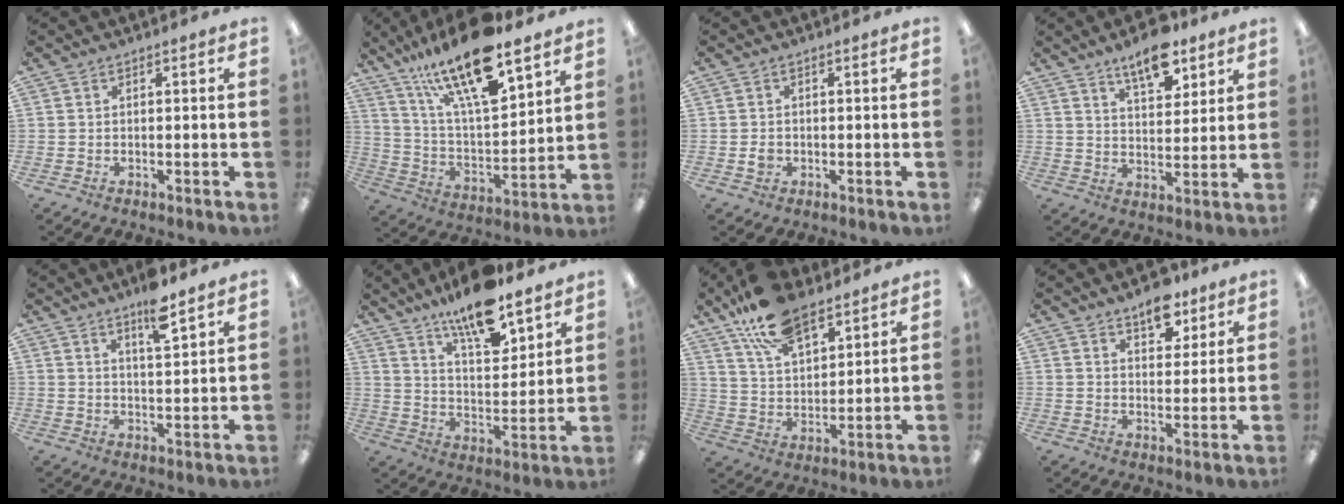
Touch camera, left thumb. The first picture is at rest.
{"total": 21.9, "force": [15.6, 6.2, 13.9], "torque": [-0.248, -0.090, 0.265]}
{"total": 1.8, "force": [-0.2, 1.6, 0.9], "torque": [-0.015, 0.004, -0.005]}
{"total": 10.4, "force": [7.6, 4.2, 5.7], "torque": [-0.074, -0.043, 0.128]}
{"total": 7.3, "force": [5.5, 1.4, 4.6], "torque": [-0.072, -0.032, 0.090]}
{"total": 14.4, "force": [11.6, 3.8, 7.7], "torque": [-0.133, -0.072, 0.200]}
{"total": 15.6, "force": [10.9, 7.4, 8.3], "torque": [-0.154, -0.048, 0.199]}
{"total": 8.3, "force": [6.0, 4.2, 3.8], "torque": [-0.027, -0.038, 0.100]}